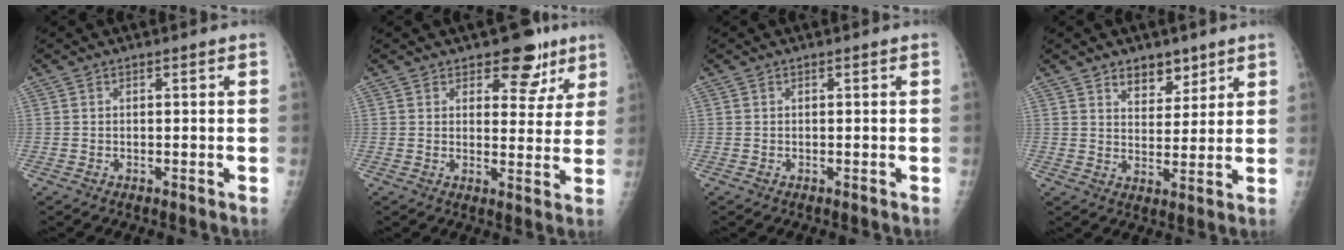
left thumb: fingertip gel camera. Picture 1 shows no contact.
{"total": 8.0, "force": [5.3, 4.6, 3.9], "torque": [-0.007, -0.025, 0.070]}
{"total": 0.0}
{"total": 6.2, "force": [4.2, 3.6, 2.7], "torque": [-0.011, -0.030, 0.071]}